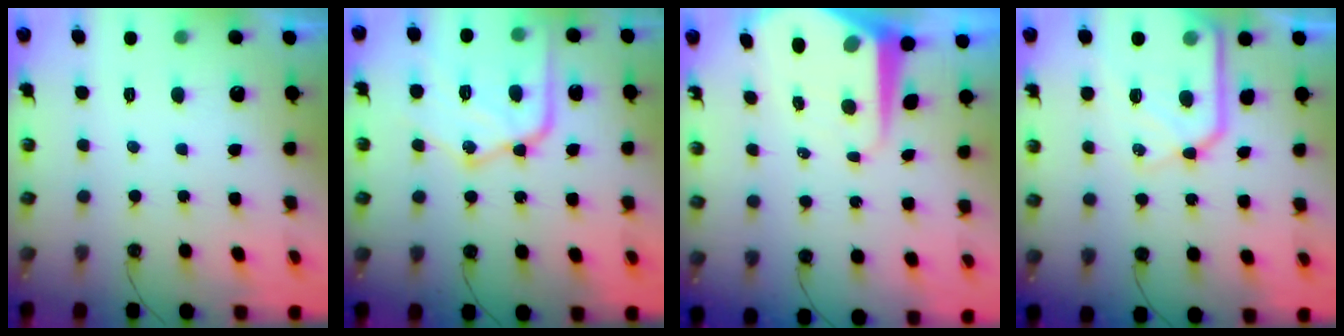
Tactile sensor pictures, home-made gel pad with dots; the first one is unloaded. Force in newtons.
{"total": 19.9, "press": 19.9, "slide": 1.5}
{"total": 10.1, "press": 10.0, "slide": 1.0}
{"total": 17.2, "press": 17.1, "slide": 1.9}